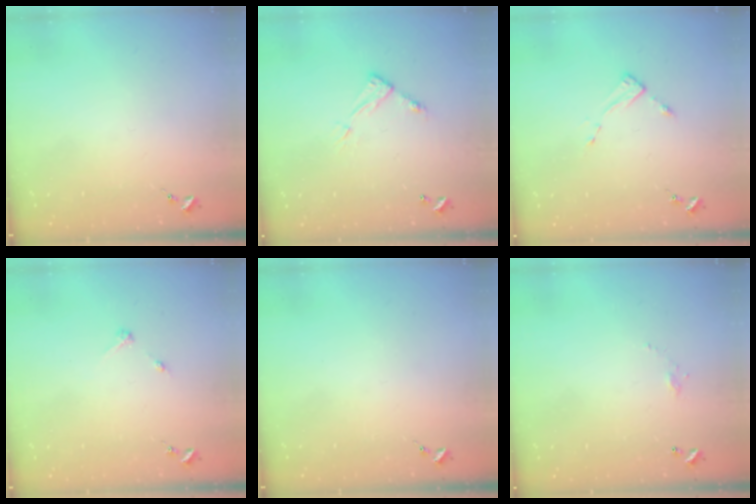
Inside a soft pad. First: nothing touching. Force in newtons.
{"total": 7.0, "press": 7.0, "slide": 0.3}
{"total": 2.8, "press": 2.7, "slide": 0.3}
{"total": 2.6, "press": 2.6, "slide": 0.3}
{"total": 0.0}
{"total": 3.2, "press": 3.2, "slide": 0.0}